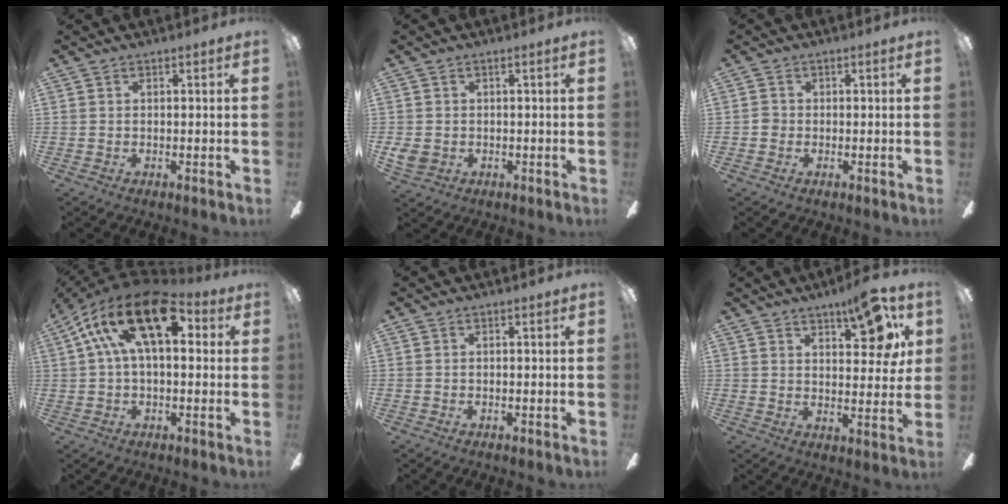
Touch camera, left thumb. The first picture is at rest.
{"total": 2.9, "force": [-0.9, 2.4, 1.3], "torque": [-0.036, 0.000, -0.018]}
{"total": 1.5, "force": [-0.6, 1.3, 0.5], "torque": [-0.008, 0.005, -0.013]}
{"total": 19.7, "force": [7.9, 9.2, 15.4], "torque": [-0.272, -0.026, 0.130]}
{"total": 0.0}
{"total": 11.6, "force": [7.2, 4.4, 8.0], "torque": [-0.086, -0.038, 0.115]}